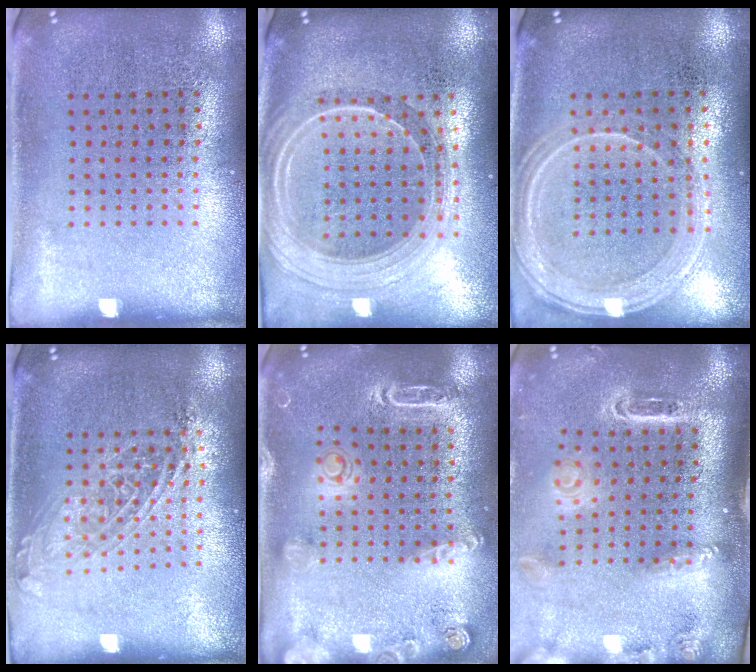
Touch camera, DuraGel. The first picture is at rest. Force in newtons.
{"total": 2.3, "press": 2.0, "slide": 1.1}
{"total": 1.3, "press": 1.3, "slide": 0.2}
{"total": 1.6, "press": 1.3, "slide": 0.8}
{"total": 1.9, "press": 1.9, "slide": 0.5}
{"total": 2.8, "press": 2.0, "slide": 1.9}